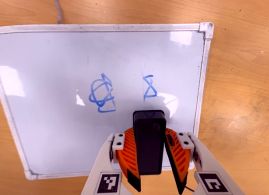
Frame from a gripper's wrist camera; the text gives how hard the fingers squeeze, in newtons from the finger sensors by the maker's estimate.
{"total": 7.9, "left": 8.0, "right": 7.8}